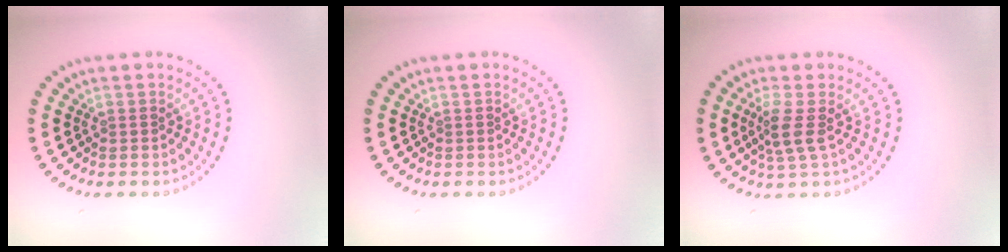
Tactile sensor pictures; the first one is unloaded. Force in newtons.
{"total": 0.0}
{"total": 2.5, "press": 1.9, "slide": 1.6}